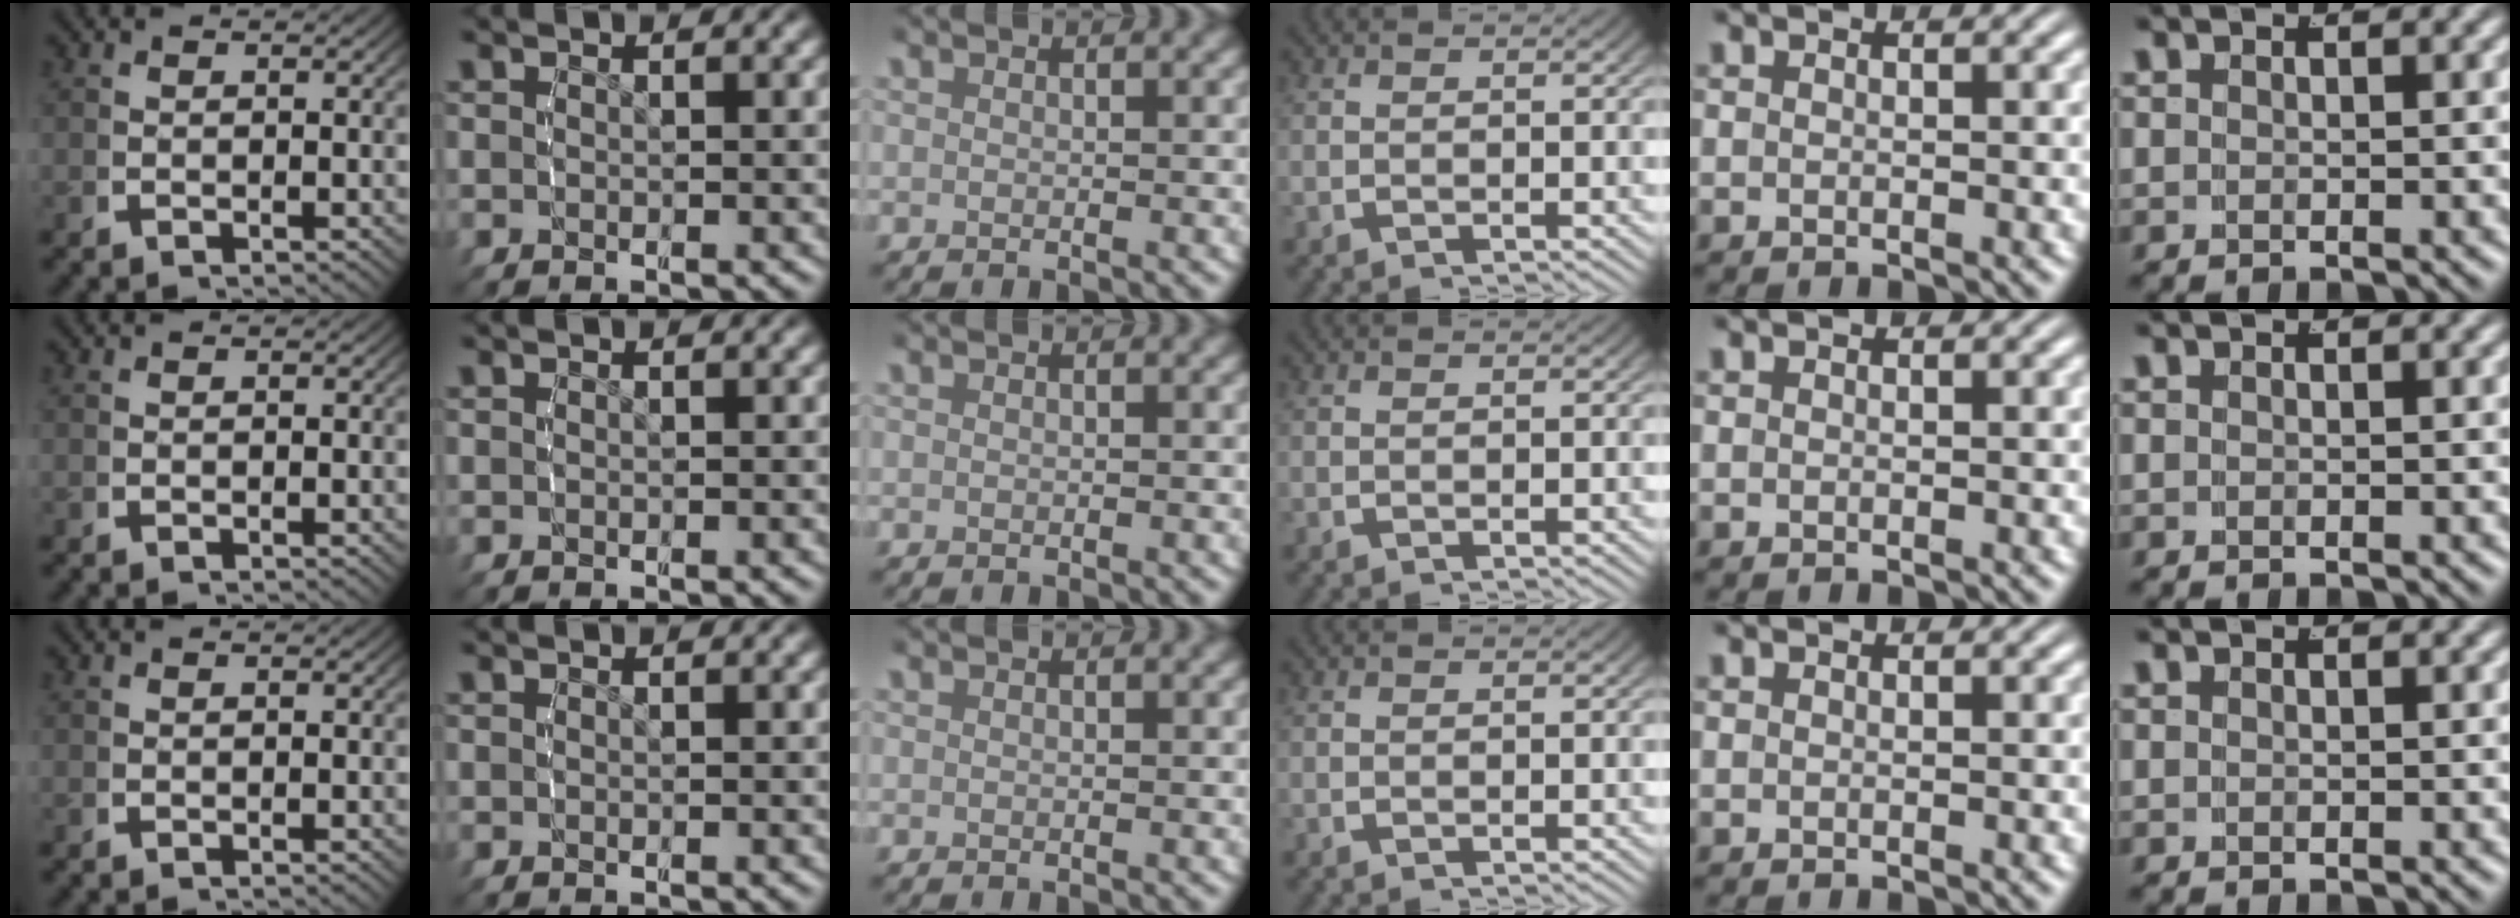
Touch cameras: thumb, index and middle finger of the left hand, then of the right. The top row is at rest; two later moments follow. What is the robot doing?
{"motion": "reach", "object": "paper"}